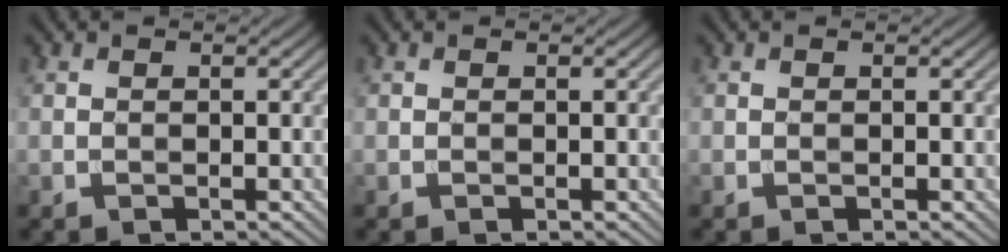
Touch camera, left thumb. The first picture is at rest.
{"total": 0.0}
{"total": 0.0}